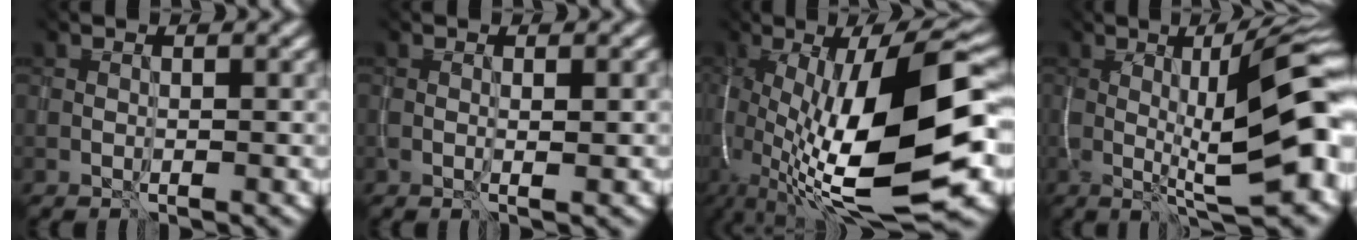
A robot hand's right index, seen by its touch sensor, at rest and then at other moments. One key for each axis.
{"total": 0.6, "fx": 0.1, "fy": -0.2, "fz": 0.6, "tx": -0.009, "ty": 0.009, "tz": 0.001}
{"total": 13.4, "fx": -2.7, "fy": 3.1, "fz": 12.8, "tx": -0.219, "ty": 0.001, "tz": -0.021}
{"total": 9.5, "fx": -0.6, "fy": 1.0, "fz": 9.4, "tx": -0.137, "ty": -0.002, "tz": 0.011}